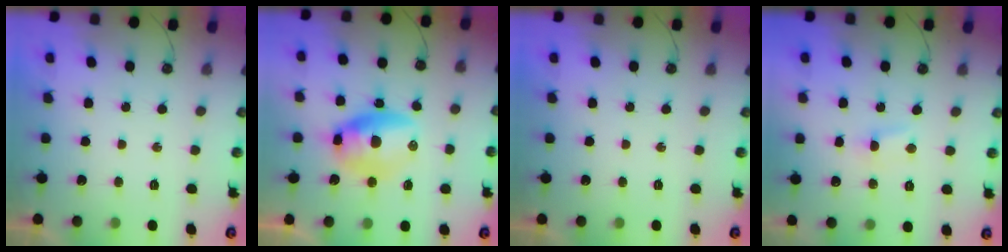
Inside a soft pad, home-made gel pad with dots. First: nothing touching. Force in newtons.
{"total": 10.4, "press": 10.4, "slide": 1.0}
{"total": 0.0}
{"total": 2.7, "press": 2.7, "slide": 0.4}